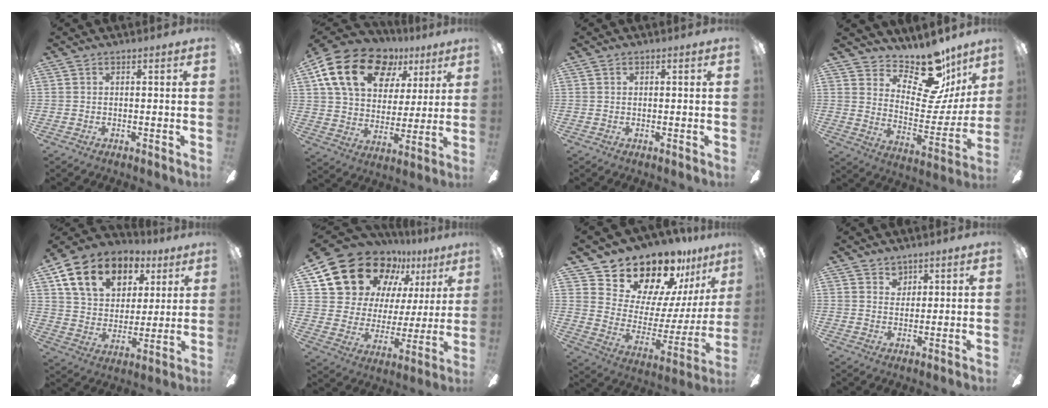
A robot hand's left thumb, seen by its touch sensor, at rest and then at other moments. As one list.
[{"total": 20.5, "force": [10.8, 13.4, 11.2], "torque": [-0.197, -0.037, 0.198]}, {"total": 0.0}, {"total": 16.7, "force": [13.3, 6.7, 7.5], "torque": [-0.111, -0.108, 0.228]}, {"total": 16.0, "force": [9.0, 11.0, 7.3], "torque": [-0.133, -0.030, 0.169]}, {"total": 18.8, "force": [12.9, 11.6, 7.2], "torque": [-0.137, -0.090, 0.247]}, {"total": 19.0, "force": [17.0, 7.3, 4.3], "torque": [-0.085, -0.144, 0.310]}, {"total": 3.3, "force": [2.4, 2.3, 0.2], "torque": [0.004, -0.008, 0.044]}]